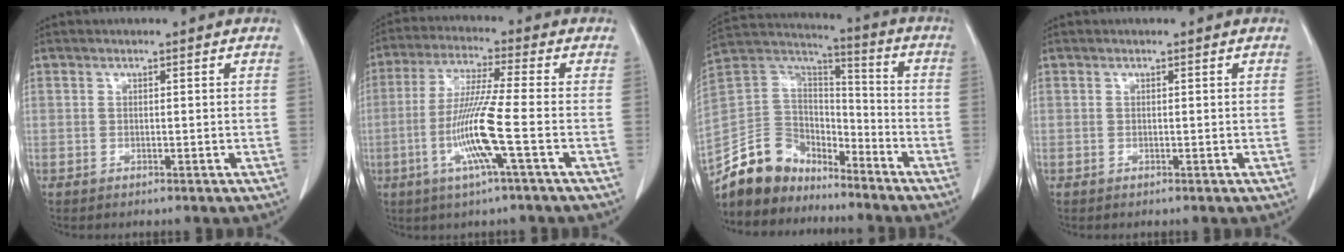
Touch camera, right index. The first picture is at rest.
{"total": 10.5, "force": [-3.1, -0.9, 10.0], "torque": [-0.202, -0.014, -0.065]}
{"total": 12.9, "force": [-10.6, 6.9, 2.7], "torque": [-0.062, 0.054, -0.198]}
{"total": 0.0}